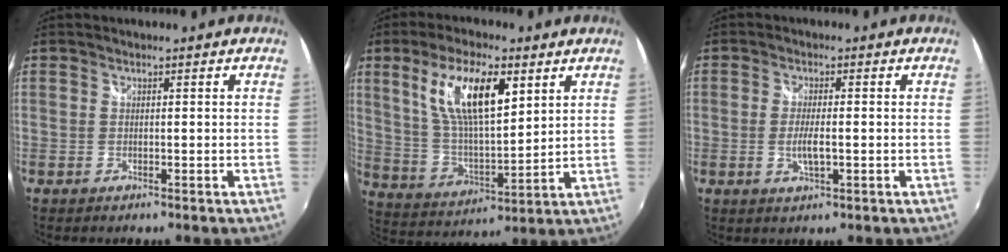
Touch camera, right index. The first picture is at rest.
{"total": 15.4, "force": [6.8, 5.3, 12.7], "torque": [-0.234, 0.008, 0.134]}
{"total": 3.8, "force": [-0.8, 0.9, 3.6], "torque": [-0.070, -0.006, -0.014]}